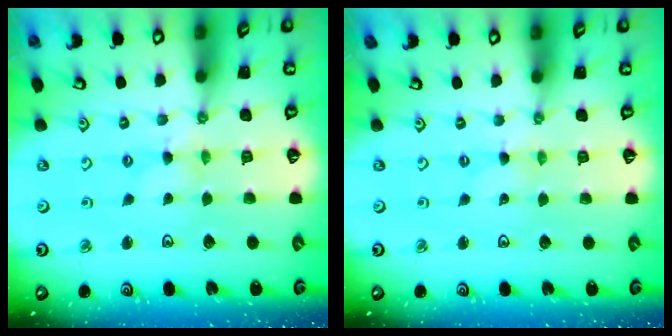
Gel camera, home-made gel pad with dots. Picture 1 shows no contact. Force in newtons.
{"total": 0.0}